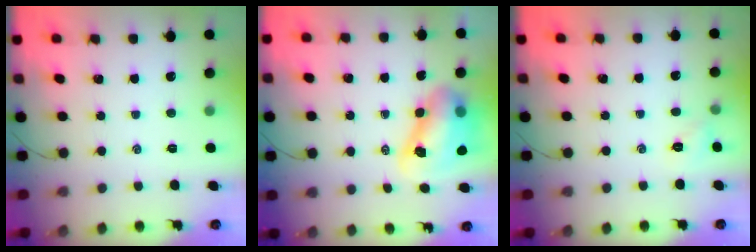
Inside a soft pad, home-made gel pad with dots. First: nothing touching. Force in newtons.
{"total": 10.7, "press": 10.3, "slide": 2.9}
{"total": 2.9, "press": 2.8, "slide": 0.5}